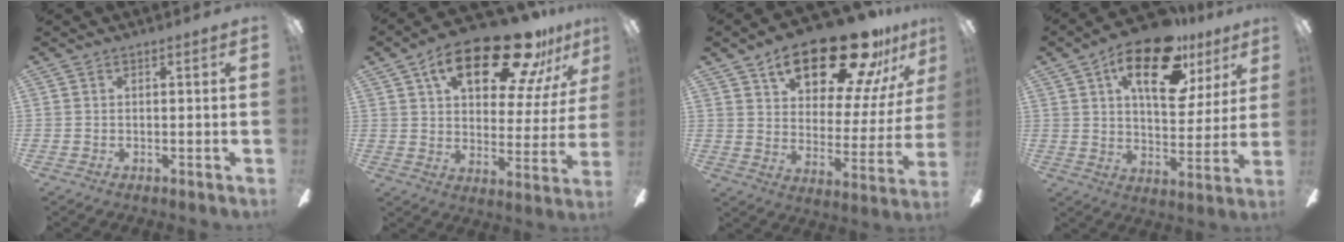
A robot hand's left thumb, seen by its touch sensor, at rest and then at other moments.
{"total": 22.5, "force": [13.6, 9.7, 15.1], "torque": [-0.223, -0.070, 0.224]}
{"total": 23.4, "force": [15.8, 9.2, 14.6], "torque": [-0.223, -0.092, 0.263]}
{"total": 20.2, "force": [11.0, 9.5, 14.1], "torque": [-0.209, -0.044, 0.181]}